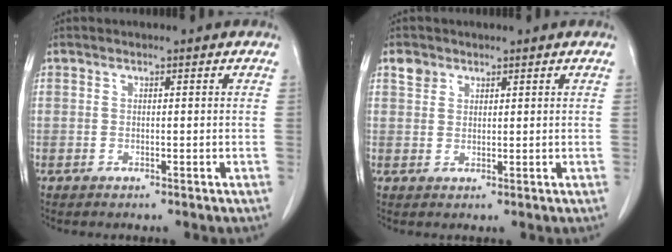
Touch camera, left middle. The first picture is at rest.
{"total": 2.2, "force": [1.5, 1.6, 0.4], "torque": [-0.007, 0.009, 0.026]}